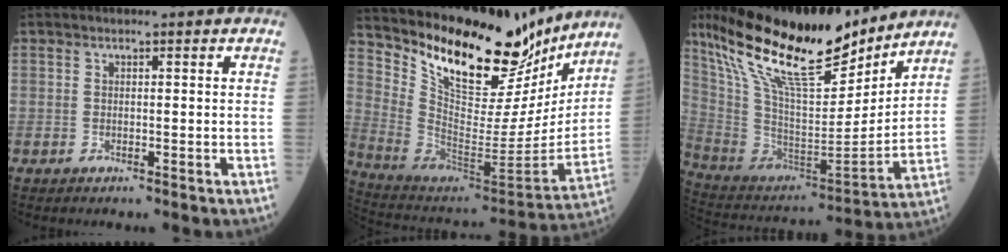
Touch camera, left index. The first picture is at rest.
{"total": 21.5, "force": [17.5, 7.0, 10.4], "torque": [-0.178, -0.034, 0.289]}
{"total": 23.6, "force": [18.0, 5.1, 14.5], "torque": [-0.267, -0.005, 0.322]}